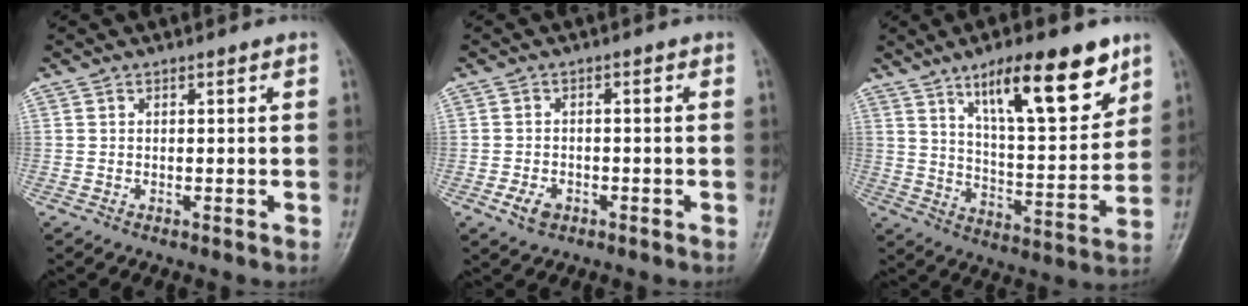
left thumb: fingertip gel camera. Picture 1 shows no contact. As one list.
[{"total": 3.5, "force": [-1.8, 2.4, 1.8], "torque": [-0.028, 0.006, -0.030]}, {"total": 17.8, "force": [10.6, 5.5, 13.2], "torque": [-0.169, -0.054, 0.174]}]